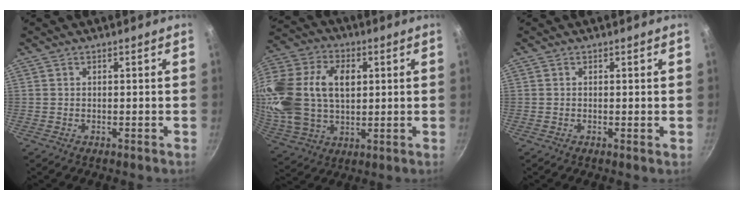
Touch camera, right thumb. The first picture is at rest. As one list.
[{"total": 24.6, "force": [4.4, 16.6, 17.6], "torque": [-0.374, 0.017, 0.082]}, {"total": 0.0}]